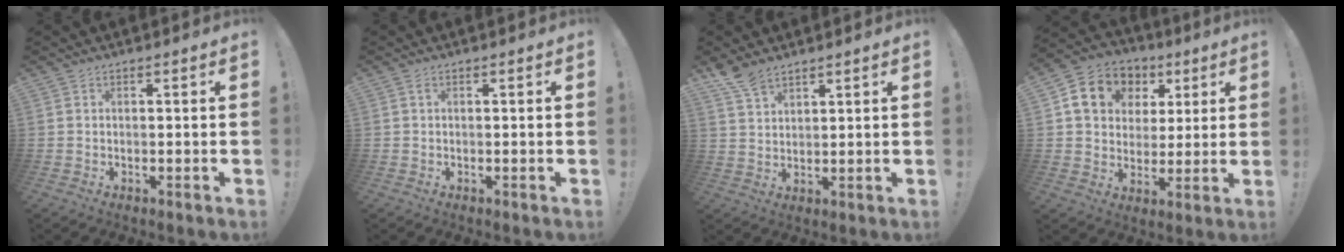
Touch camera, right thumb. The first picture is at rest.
{"total": 0.7, "force": [0.1, 0.1, 0.6], "torque": [-0.016, 0.002, 0.002]}
{"total": 5.7, "force": [4.8, 2.1, 2.3], "torque": [-0.042, -0.027, 0.091]}
{"total": 13.6, "force": [5.4, 11.1, 5.7], "torque": [-0.082, -0.015, 0.109]}